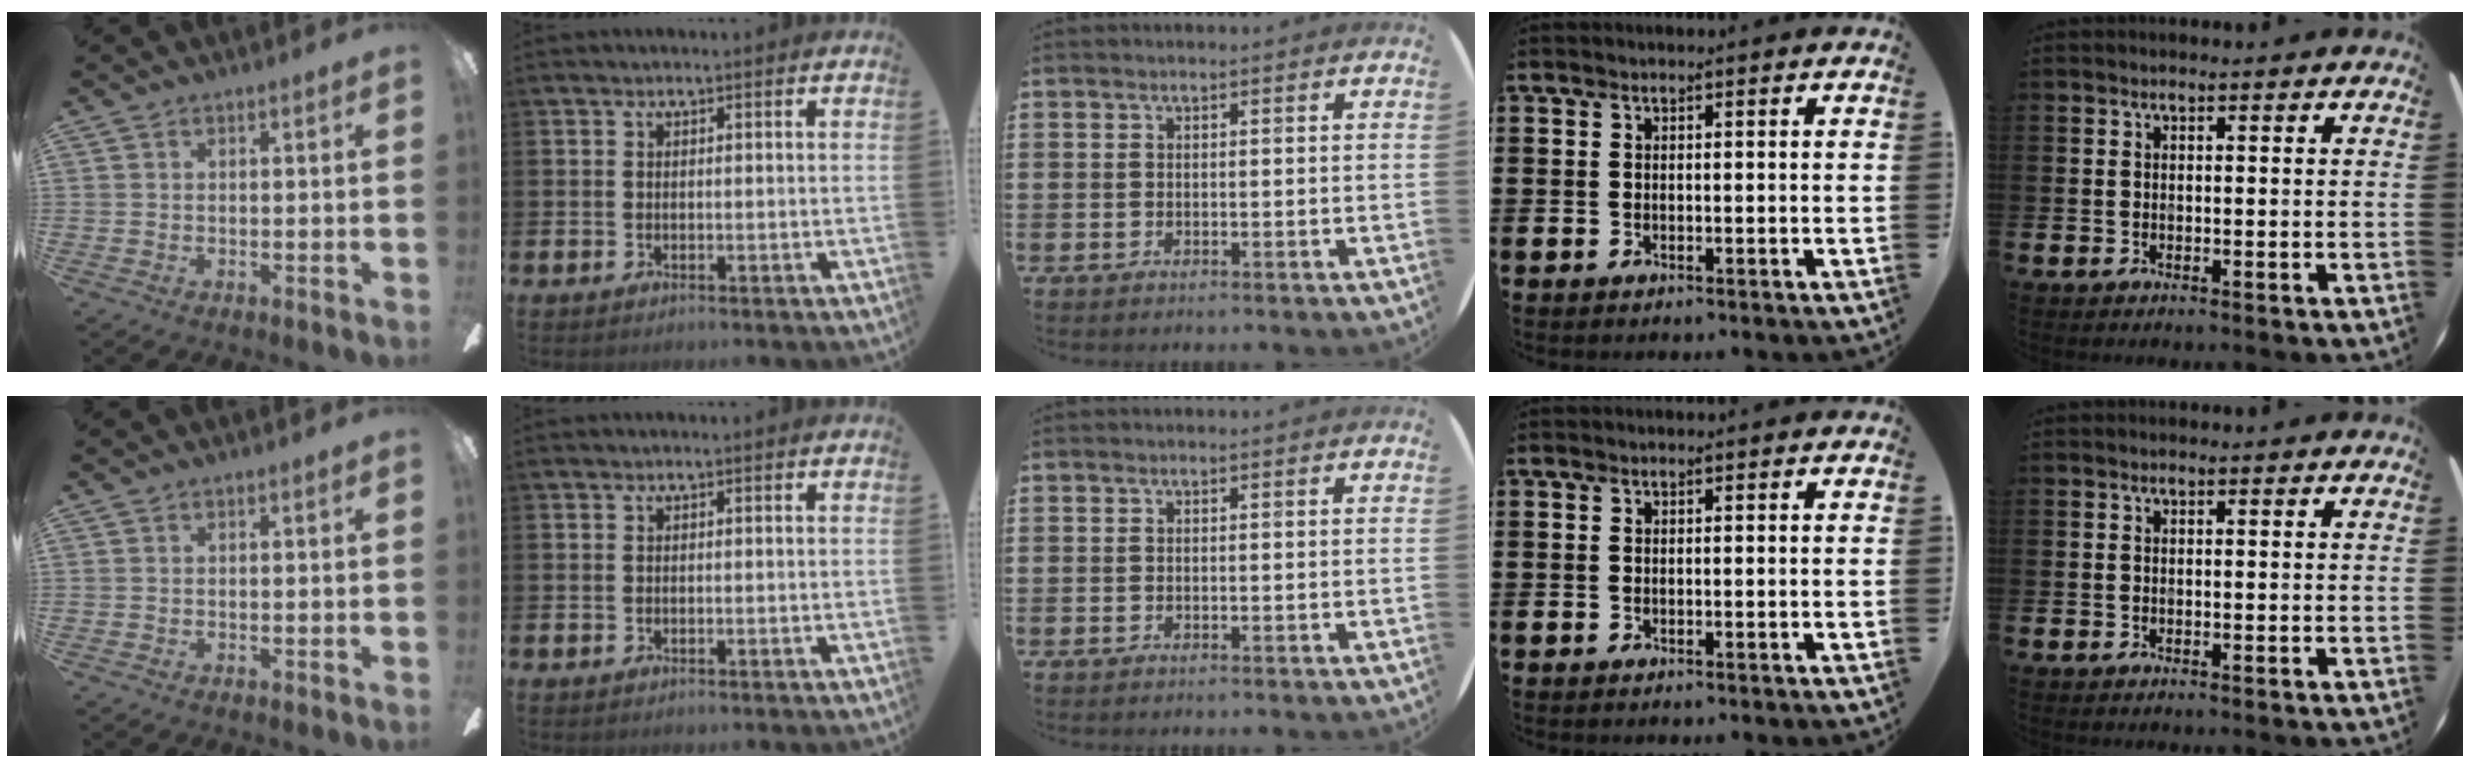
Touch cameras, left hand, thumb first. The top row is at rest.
{}